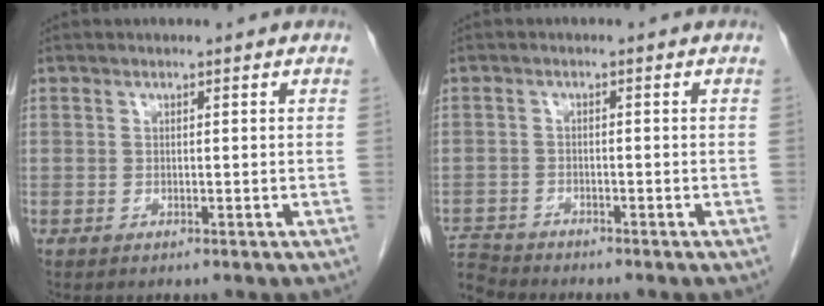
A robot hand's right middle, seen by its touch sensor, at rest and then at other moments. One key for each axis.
{"total": 4.5, "fx": -4.5, "fy": 0.4, "fz": -0.4, "tx": 0.008, "ty": -0.009, "tz": -0.087}